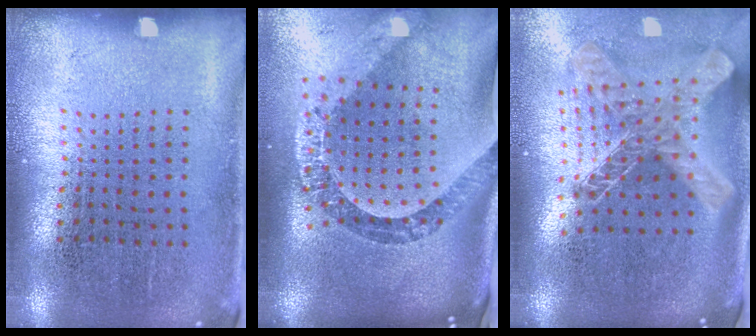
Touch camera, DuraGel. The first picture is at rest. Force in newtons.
{"total": 3.0, "press": 2.2, "slide": 2.0}
{"total": 2.5, "press": 1.8, "slide": 1.8}